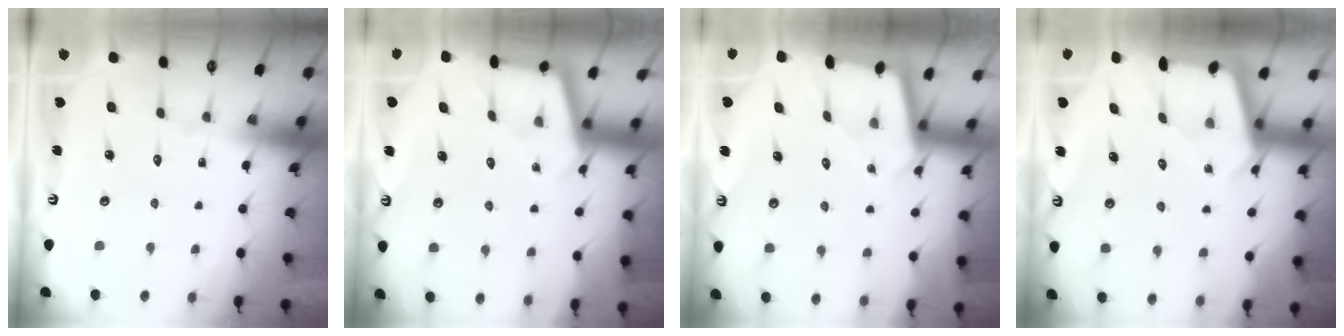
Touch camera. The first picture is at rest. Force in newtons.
{"total": 2.5, "press": 2.5, "slide": 0.1}
{"total": 1.9, "press": 1.9, "slide": 0.2}
{"total": 2.5, "press": 2.5, "slide": 0.2}